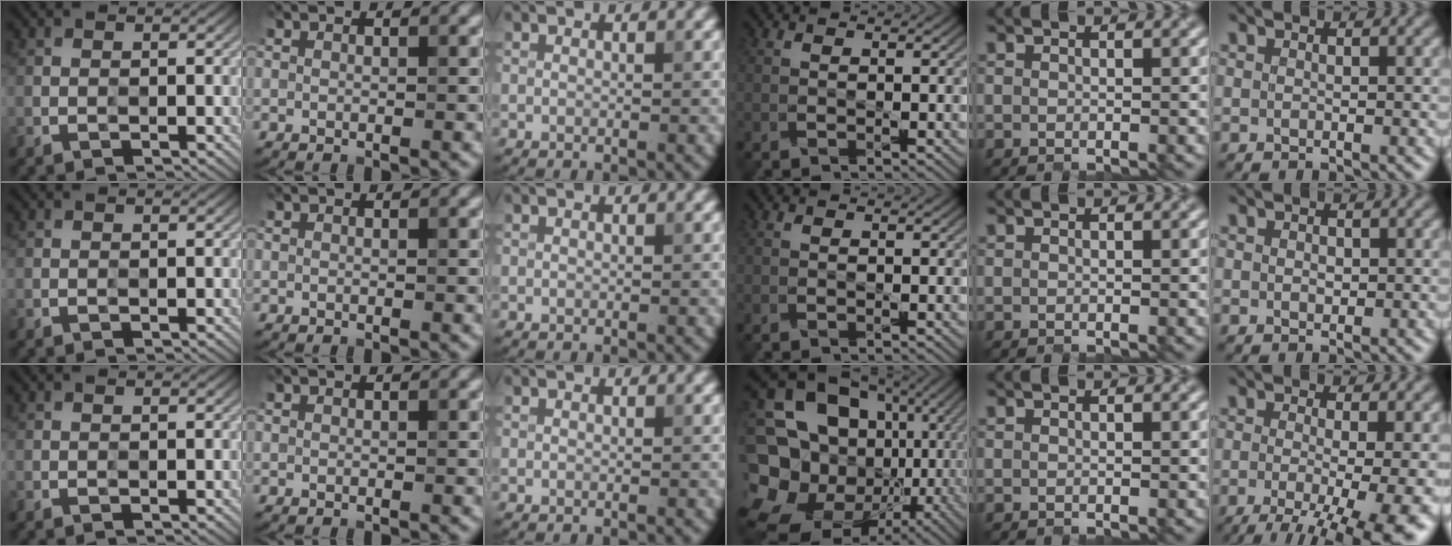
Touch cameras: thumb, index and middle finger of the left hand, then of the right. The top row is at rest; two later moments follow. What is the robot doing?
{"motion": "open", "object": "egg carton"}